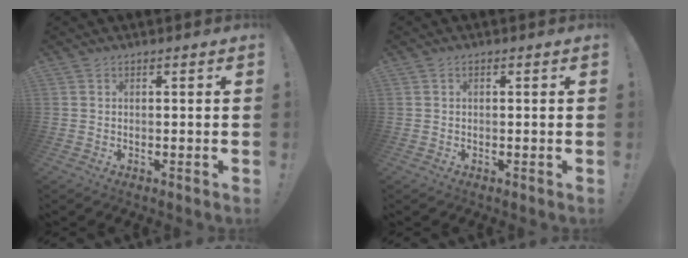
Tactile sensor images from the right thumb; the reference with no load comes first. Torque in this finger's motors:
{"motor_torque": [-0.07, -0.19, 0.06, -0.05, 0.06]}